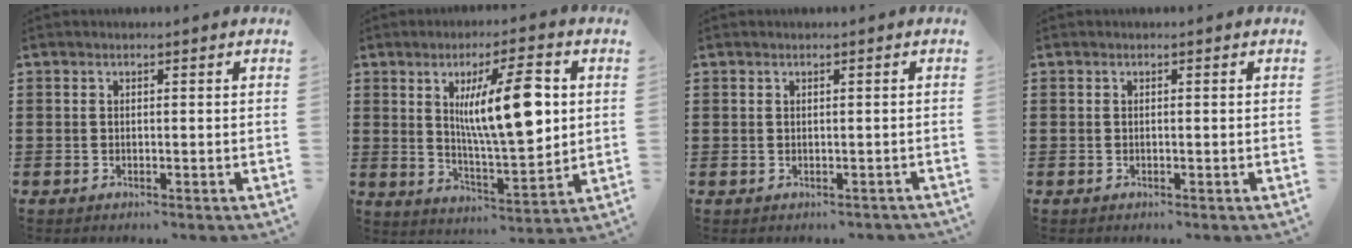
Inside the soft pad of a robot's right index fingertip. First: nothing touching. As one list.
[{"total": 12.6, "force": [2.9, 3.4, 11.8], "torque": [-0.198, 0.002, 0.044]}, {"total": 0.7, "force": [0.0, 0.7, 0.1], "torque": [-0.004, 0.001, -0.001]}, {"total": 0.0}]